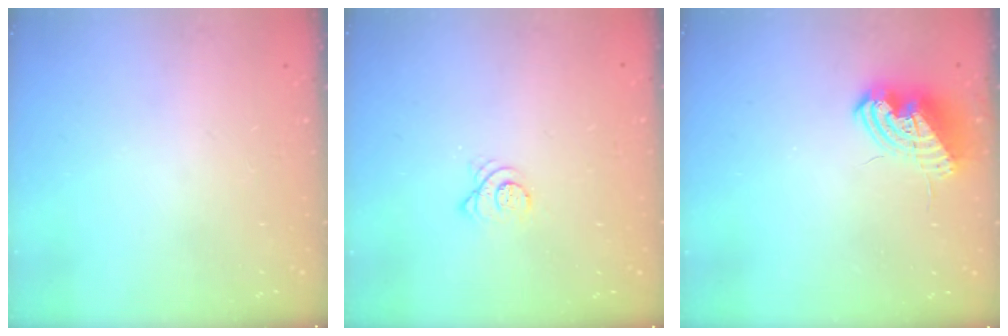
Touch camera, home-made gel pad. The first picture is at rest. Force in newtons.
{"total": 3.2, "press": 3.2, "slide": 0.1}
{"total": 9.2, "press": 9.2, "slide": 1.1}